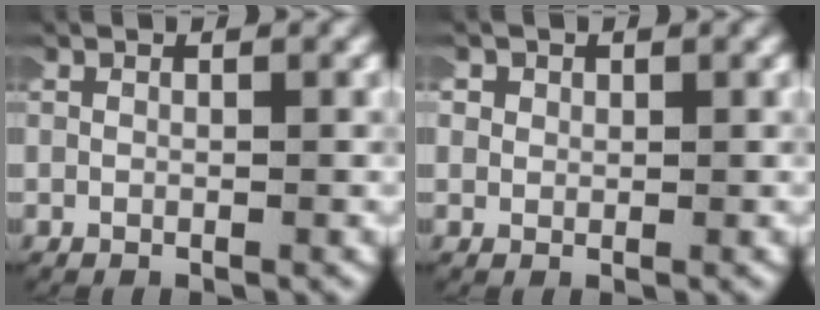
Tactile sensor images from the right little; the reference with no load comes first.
{"total": 1.5, "force": [0.2, 1.5, 0.3], "torque": [-0.016, 0.001, -0.001]}